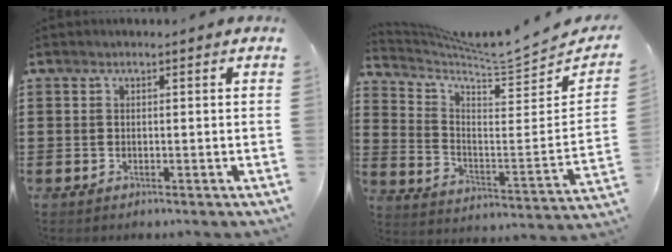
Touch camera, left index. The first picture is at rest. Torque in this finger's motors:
{"motor_torque": [0.19, -0.08, -0.44, -0.06]}